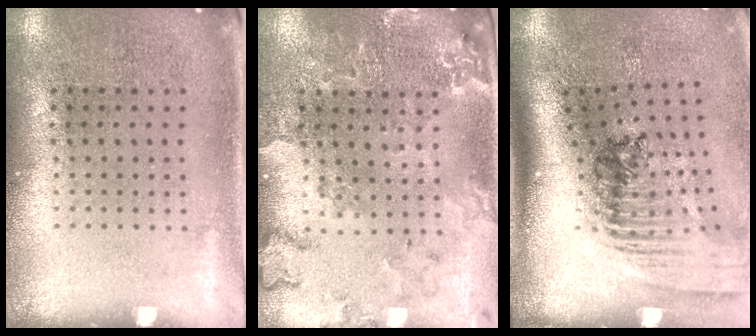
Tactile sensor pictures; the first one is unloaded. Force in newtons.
{"total": 0.5, "press": 0.5, "slide": 0.2}
{"total": 2.3, "press": 1.6, "slide": 1.6}